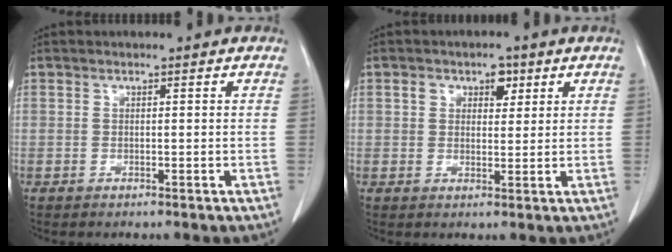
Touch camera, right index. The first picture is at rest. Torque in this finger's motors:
{"motor_torque": [0.06, 0.06, 0.04, 0.03]}